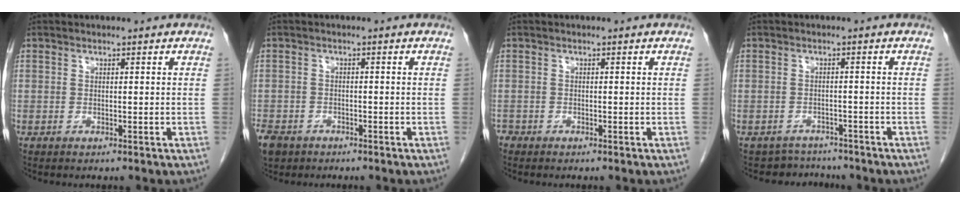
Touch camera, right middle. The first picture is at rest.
{"total": 7.9, "force": [-4.7, 5.8, 2.7], "torque": [-0.075, -0.005, -0.074]}
{"total": 1.2, "force": [-1.0, 0.6, 0.1], "torque": [-0.004, 0.000, -0.019]}
{"total": 3.8, "force": [-3.4, 1.3, -1.1], "torque": [0.017, 0.014, -0.051]}